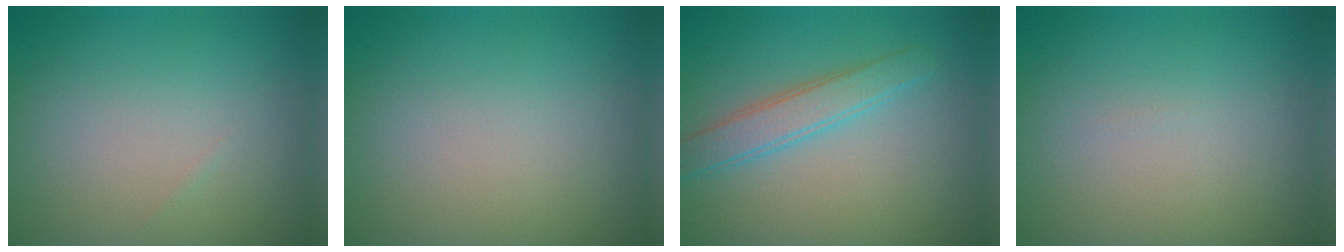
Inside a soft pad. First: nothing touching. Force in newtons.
{"total": 0.0}
{"total": 2.9, "press": 2.9, "slide": 0.1}
{"total": 0.0}